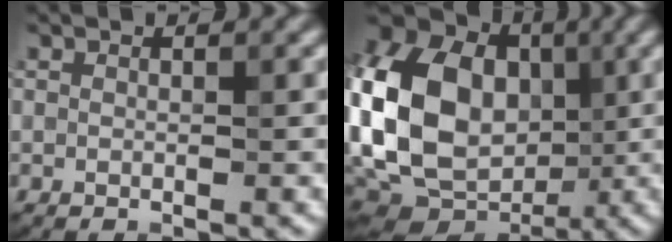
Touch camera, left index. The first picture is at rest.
{"total": 17.2, "force": [-0.9, 13.0, 11.3], "torque": [-0.230, -0.001, -0.014]}